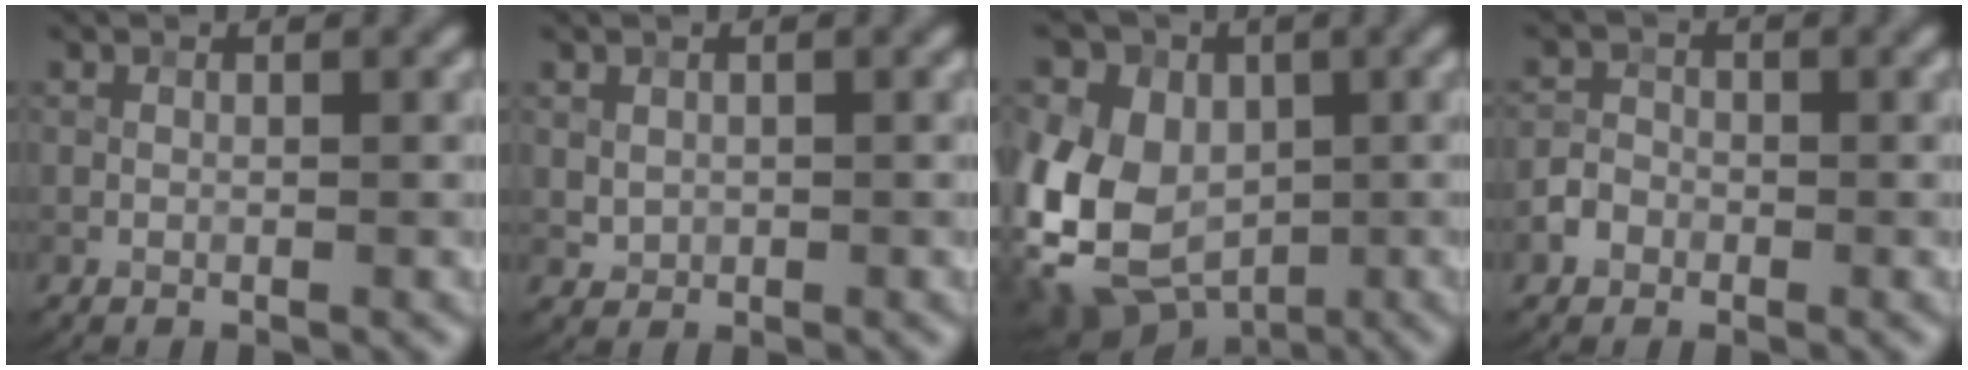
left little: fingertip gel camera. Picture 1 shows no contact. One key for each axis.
{"total": 0.9, "fx": 0.4, "fy": 0.8, "fz": 0.2, "tx": -0.006, "ty": -0.001, "tz": 0.014}
{"total": 13.2, "fx": -1.0, "fy": 10.7, "fz": 7.6, "tx": -0.158, "ty": 0.010, "tz": -0.045}
{"total": 1.9, "fx": -0.9, "fy": 1.5, "fz": 0.6, "tx": -0.007, "ty": 0.003, "tz": -0.021}